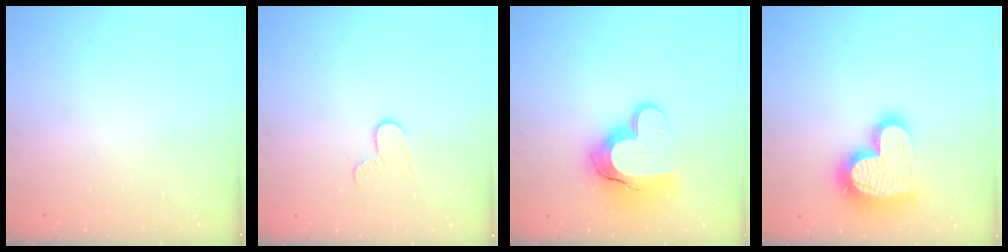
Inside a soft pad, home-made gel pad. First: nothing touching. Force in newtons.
{"total": 5.7, "press": 5.7, "slide": 0.5}
{"total": 16.0, "press": 16.0, "slide": 1.0}
{"total": 18.8, "press": 18.7, "slide": 1.6}